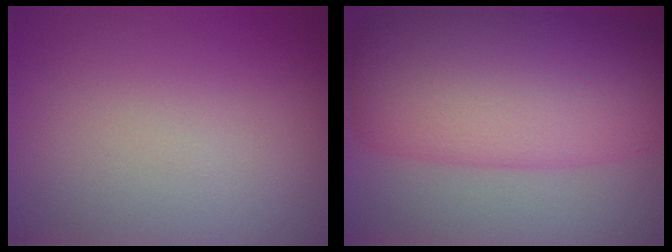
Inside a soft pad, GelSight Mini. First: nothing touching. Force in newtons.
{"total": 11.8, "press": 11.8, "slide": 0.2}